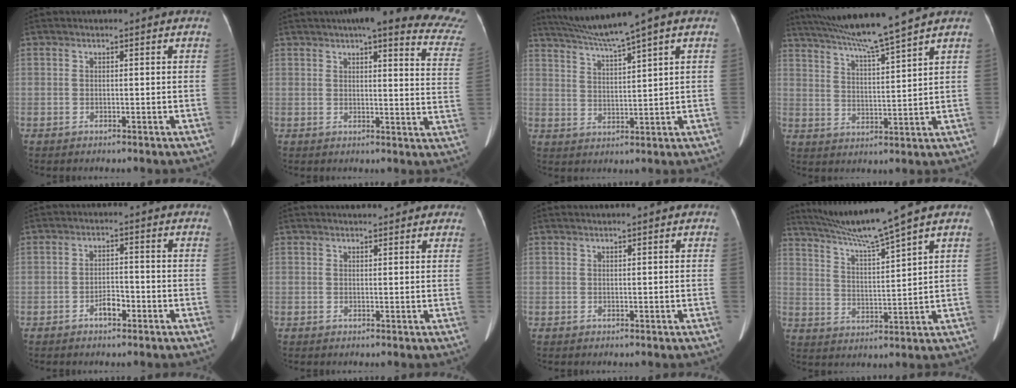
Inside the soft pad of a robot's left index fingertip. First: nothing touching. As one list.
[{"total": 22.7, "force": [19.8, 3.0, 10.7], "torque": [-0.118, -0.043, 0.203]}, {"total": 8.1, "force": [6.5, -1.7, 4.6], "torque": [-0.085, 0.012, 0.120]}, {"total": 11.3, "force": [9.7, -2.0, 5.4], "torque": [-0.094, 0.002, 0.165]}, {"total": 2.8, "force": [-1.9, 1.1, 1.7], "torque": [-0.031, 0.002, -0.031]}, {"total": 5.8, "force": [5.1, 1.6, 2.4], "torque": [-0.023, 0.021, 0.056]}, {"total": 0.6, "force": [0.4, -0.1, 0.3], "torque": [-0.009, 0.004, 0.014]}, {"total": 10.0, "force": [8.3, -2.5, 4.9], "torque": [-0.089, -0.003, 0.155]}]